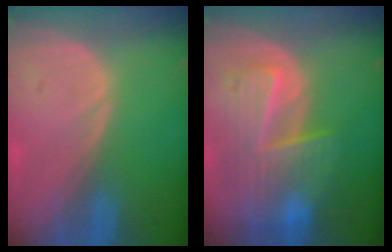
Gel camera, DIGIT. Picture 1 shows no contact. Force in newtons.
{"total": 10.1, "press": 8.8, "slide": 5.0}